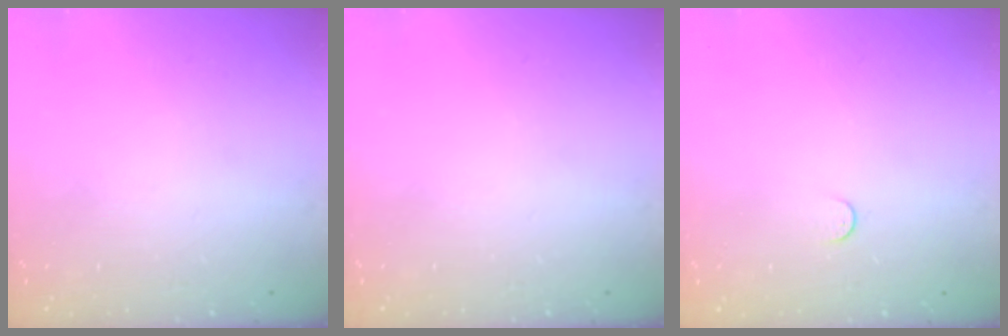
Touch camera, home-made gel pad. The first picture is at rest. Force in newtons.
{"total": 0.0}
{"total": 3.0, "press": 3.0, "slide": 0.3}